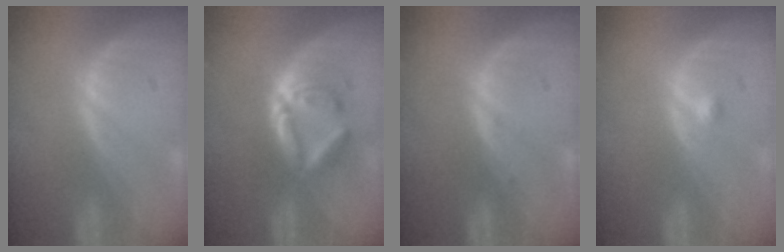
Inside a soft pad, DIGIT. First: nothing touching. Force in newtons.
{"total": 6.1, "press": 5.4, "slide": 2.8}
{"total": 0.6, "press": 0.3, "slide": 0.5}
{"total": 0.9, "press": 0.7, "slide": 0.6}